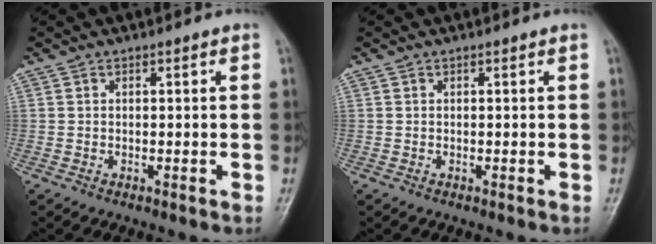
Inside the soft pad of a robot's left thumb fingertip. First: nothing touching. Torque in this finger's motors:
{"motor_torque": [0.02, -0.01, -0.04, -0.04, 0.00]}